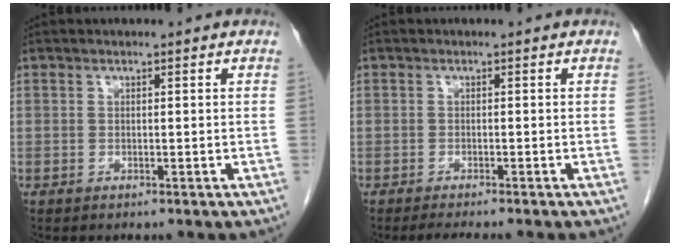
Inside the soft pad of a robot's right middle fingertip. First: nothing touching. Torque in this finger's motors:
{"motor_torque": [0.10, 0.02, 0.00, 0.00]}